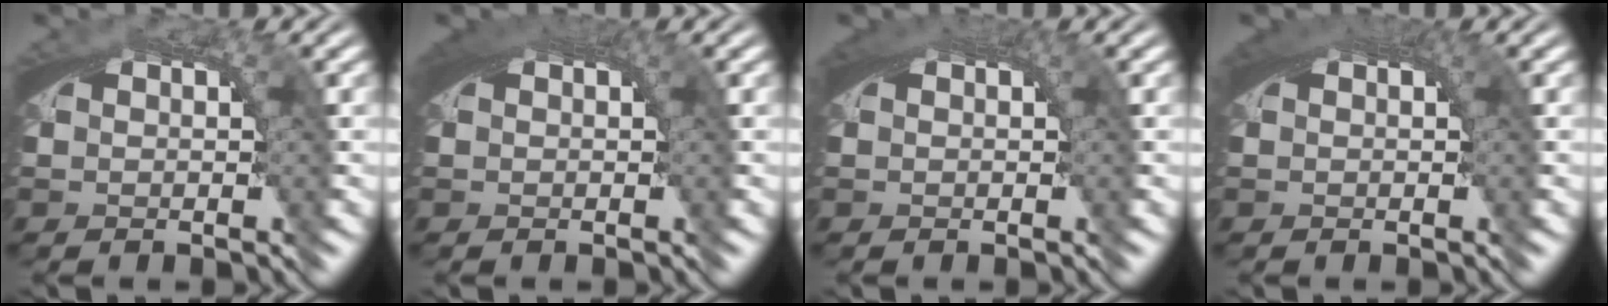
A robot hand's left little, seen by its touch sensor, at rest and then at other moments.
{"total": 2.2, "force": [0.9, 0.4, 2.0], "torque": [-0.025, 0.008, 0.013]}
{"total": 1.6, "force": [0.7, 0.2, 1.5], "torque": [-0.020, 0.005, 0.012]}
{"total": 2.0, "force": [0.8, 0.4, 1.8], "torque": [-0.022, 0.007, 0.013]}